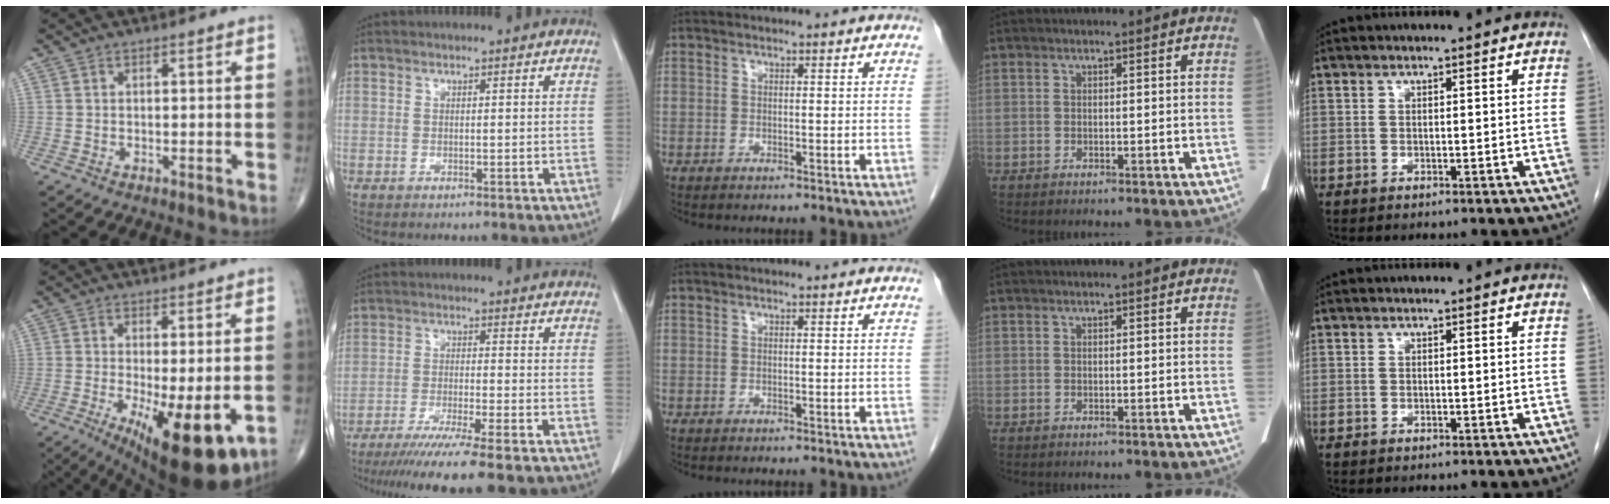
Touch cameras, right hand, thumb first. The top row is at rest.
{"thumb": {"total": 15.4, "force": [-4.6, 4.8, 13.9], "torque": [-0.190, -0.025, -0.054]}, "index": {"total": 13.1, "force": [-10.6, -1.0, 7.6], "torque": [-0.104, -0.042, -0.165]}}